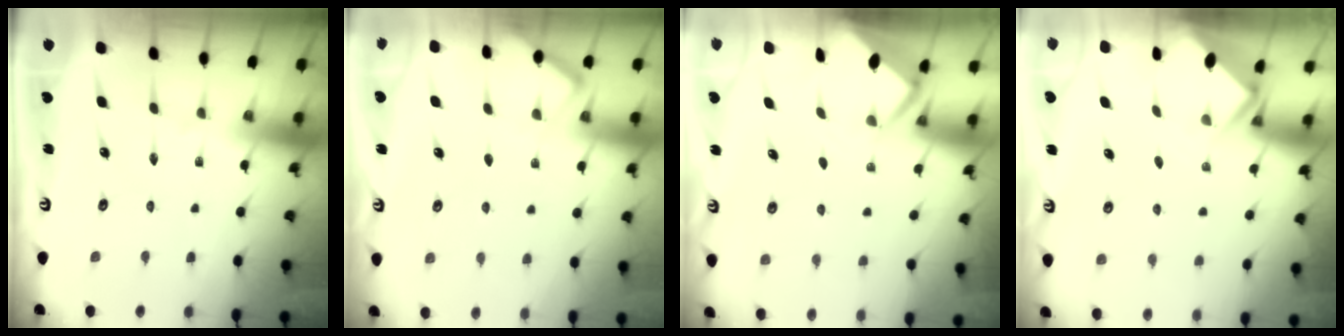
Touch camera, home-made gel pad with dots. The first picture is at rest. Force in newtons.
{"total": 3.1, "press": 3.1, "slide": 0.5}
{"total": 2.3, "press": 2.3, "slide": 0.1}
{"total": 2.0, "press": 2.0, "slide": 0.2}